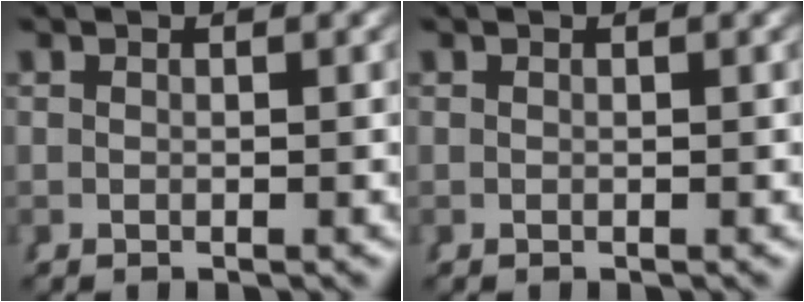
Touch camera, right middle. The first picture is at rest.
{"total": 0.0}